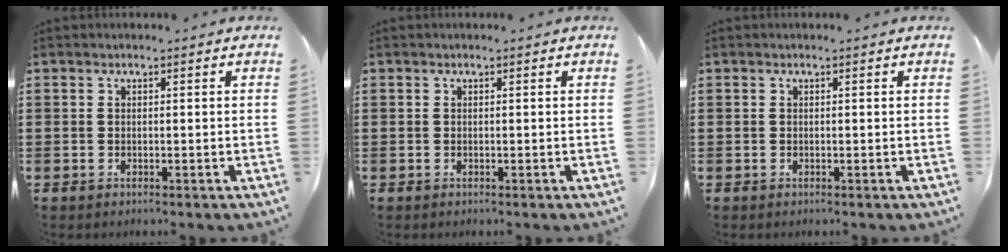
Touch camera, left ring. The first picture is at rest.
{"total": 0.0}
{"total": 0.0}